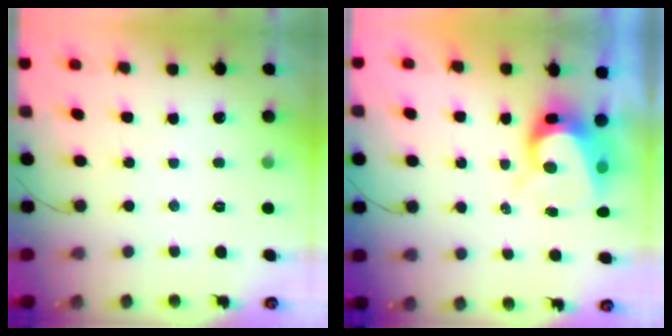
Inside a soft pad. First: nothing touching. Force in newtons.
{"total": 8.5, "press": 8.5, "slide": 0.7}